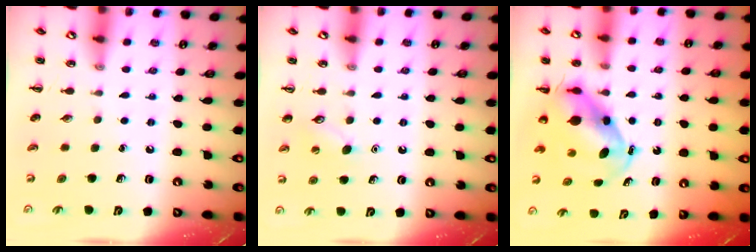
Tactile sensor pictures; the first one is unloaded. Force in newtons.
{"total": 5.4, "press": 5.2, "slide": 1.2}
{"total": 7.1, "press": 6.7, "slide": 2.4}